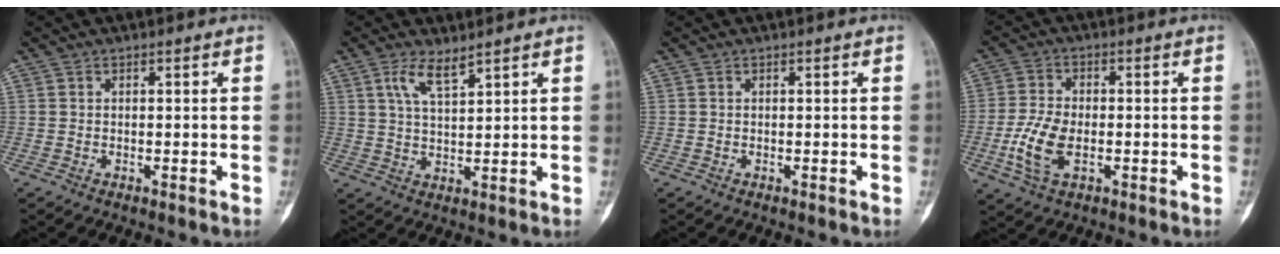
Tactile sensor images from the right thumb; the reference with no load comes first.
{"total": 4.7, "force": [3.1, 1.2, 3.3], "torque": [-0.067, -0.017, 0.066]}
{"total": 0.0}
{"total": 8.5, "force": [-2.1, 4.9, 6.6], "torque": [-0.143, 0.004, -0.041]}